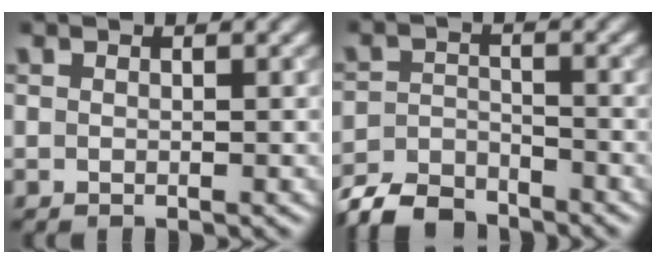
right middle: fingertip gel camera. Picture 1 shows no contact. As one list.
[{"total": 5.8, "force": [-5.2, 1.8, 1.7], "torque": [-0.030, -0.010, -0.103]}]